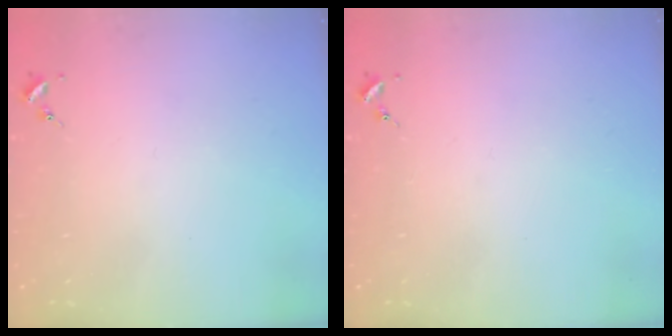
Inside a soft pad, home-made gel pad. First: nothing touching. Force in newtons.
{"total": 0.0}